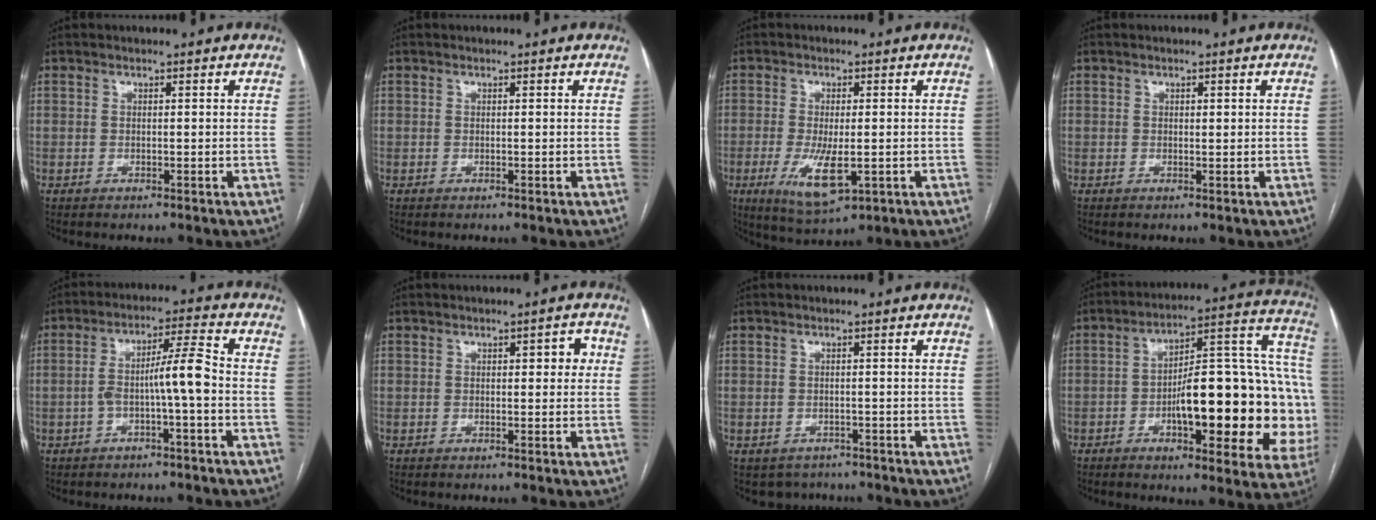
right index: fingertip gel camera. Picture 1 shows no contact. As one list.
[{"total": 0.0}, {"total": 7.6, "force": [-2.0, 2.5, 6.9], "torque": [-0.135, -0.018, -0.022]}, {"total": 0.7, "force": [0.3, 0.3, 0.6], "torque": [-0.007, 0.000, 0.004]}, {"total": 6.7, "force": [-1.6, -0.1, 6.5], "torque": [-0.115, 0.028, -0.023]}, {"total": 2.5, "force": [0.5, 1.1, 2.2], "torque": [-0.021, 0.012, 0.005]}, {"total": 4.1, "force": [-3.1, 2.6, 0.1], "torque": [0.006, 0.009, -0.040]}, {"total": 25.5, "force": [-4.6, 6.9, 24.2], "torque": [-0.259, 0.037, -0.051]}]